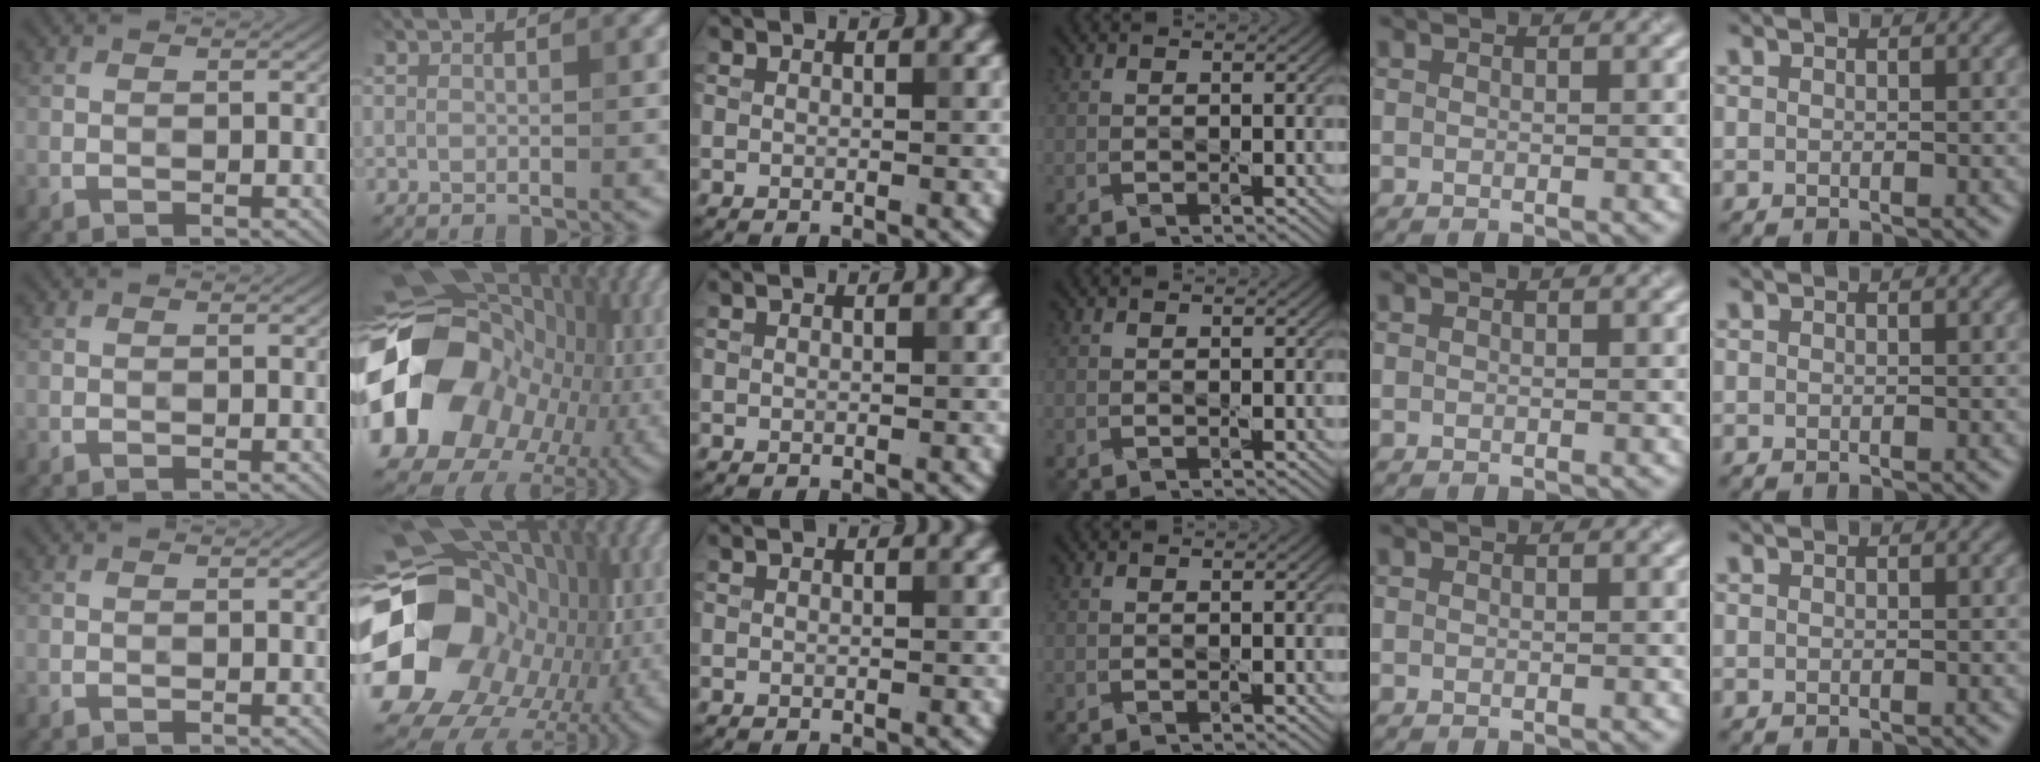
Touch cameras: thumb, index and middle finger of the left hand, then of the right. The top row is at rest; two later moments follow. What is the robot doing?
{"motion": "press", "object": "camera"}